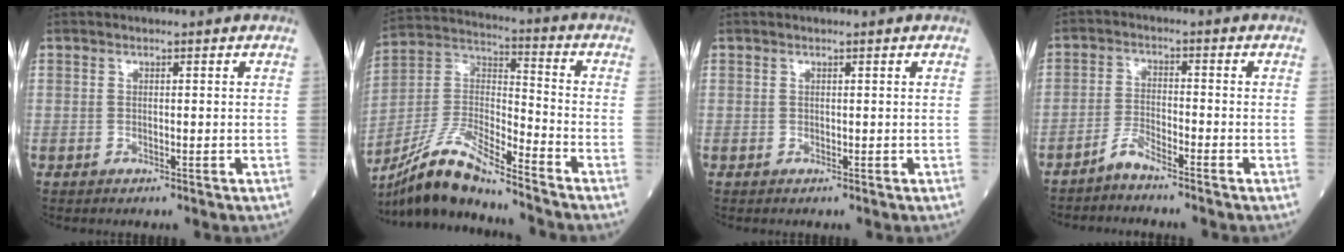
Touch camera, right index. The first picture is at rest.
{"total": 14.5, "force": [-12.8, 0.6, 6.6], "torque": [-0.143, 0.007, -0.242]}
{"total": 0.0}
{"total": 3.3, "force": [-3.1, 0.1, 1.2], "torque": [-0.032, -0.009, -0.064]}